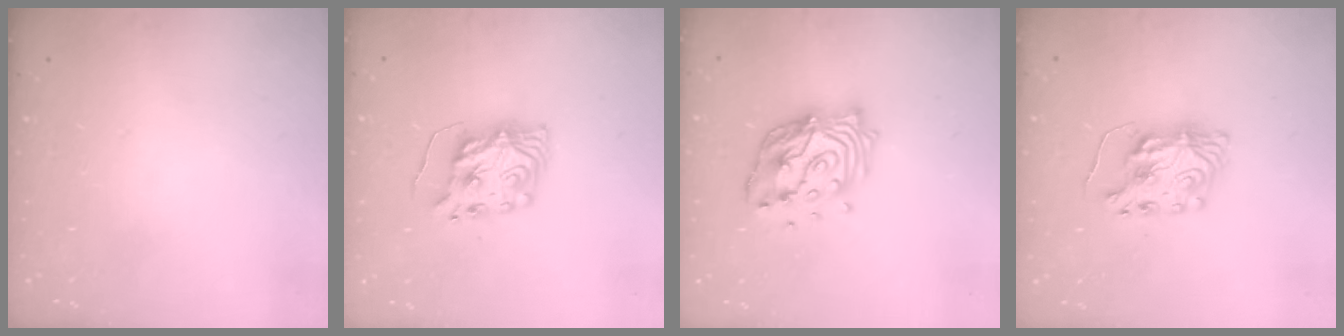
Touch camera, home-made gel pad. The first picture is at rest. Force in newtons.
{"total": 8.9, "press": 8.9, "slide": 0.9}
{"total": 15.6, "press": 15.6, "slide": 1.3}
{"total": 8.2, "press": 8.2, "slide": 0.5}